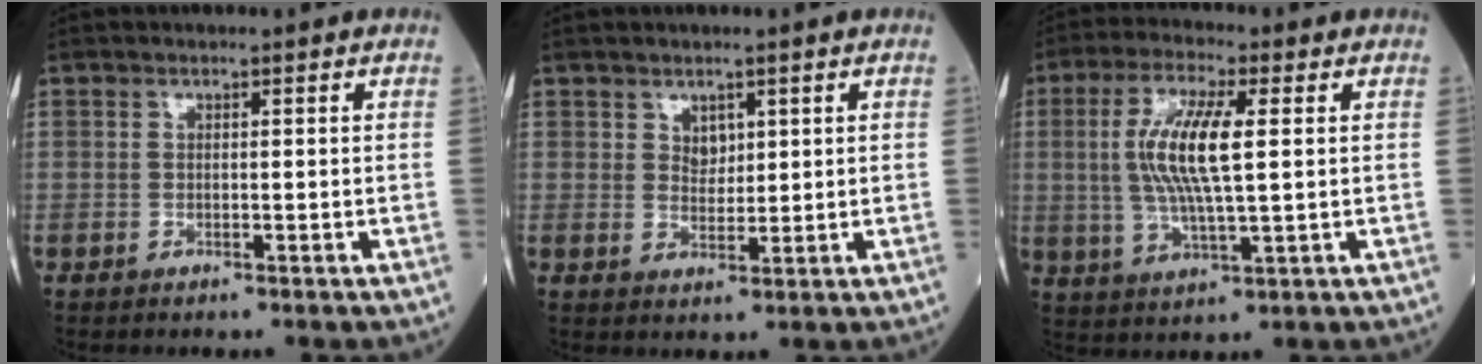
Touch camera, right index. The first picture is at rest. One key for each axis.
{"total": 2.3, "fx": 1.2, "fy": 1.5, "fz": 1.2, "tx": -0.019, "ty": 0.000, "tz": 0.025}
{"total": 10.4, "fx": 1.5, "fy": 1.7, "fz": 10.1, "tx": -0.210, "ty": 0.001, "tz": 0.028}